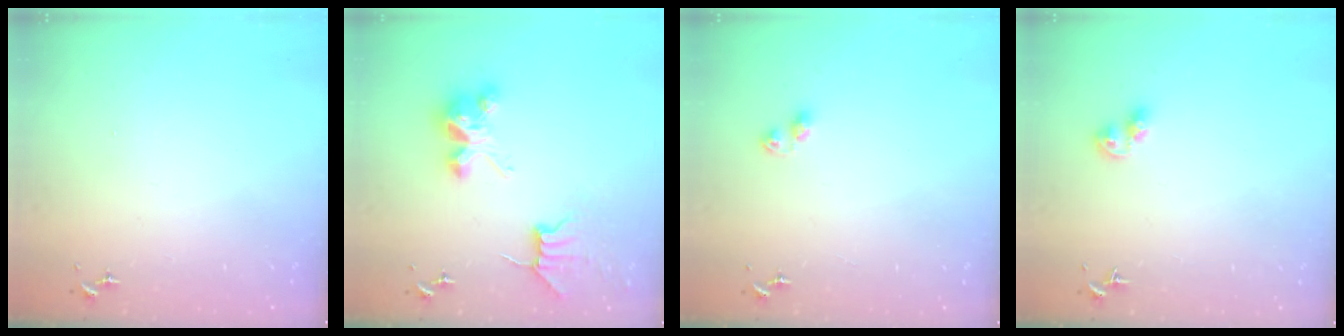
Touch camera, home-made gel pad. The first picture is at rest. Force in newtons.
{"total": 8.5, "press": 8.5, "slide": 0.6}
{"total": 6.1, "press": 6.0, "slide": 0.7}
{"total": 5.2, "press": 5.2, "slide": 0.2}